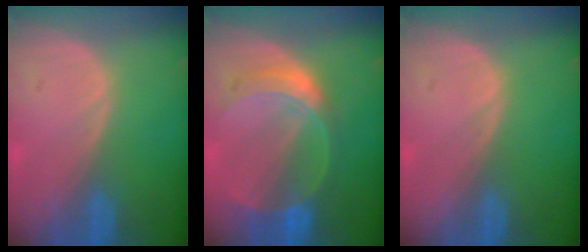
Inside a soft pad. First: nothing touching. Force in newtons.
{"total": 7.6, "press": 6.7, "slide": 3.5}
{"total": 0.0}